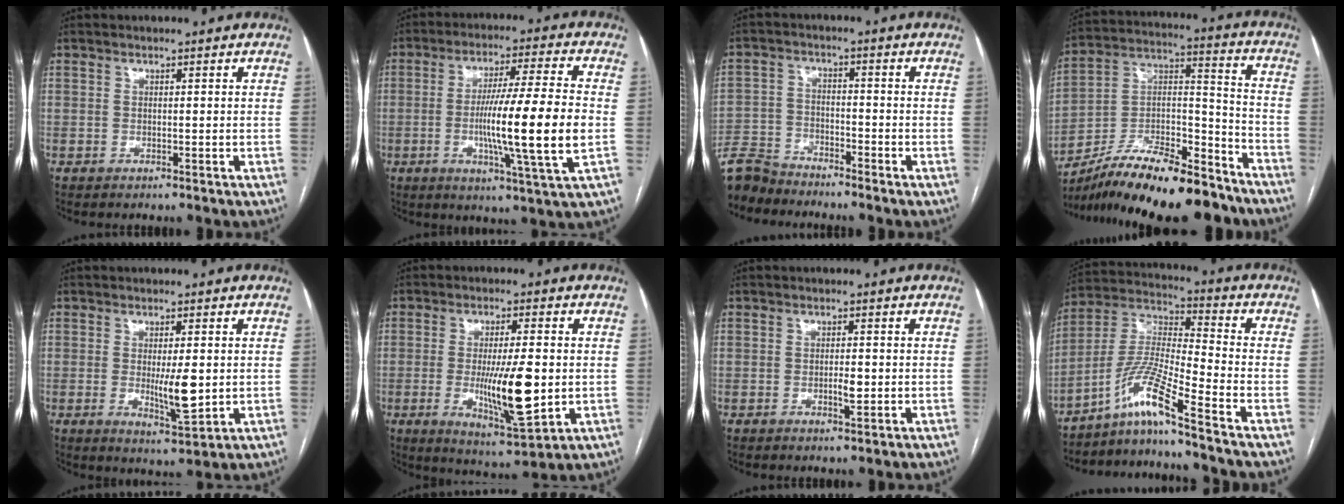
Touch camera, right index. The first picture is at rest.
{"total": 15.6, "force": [-2.2, -0.8, 15.4], "torque": [-0.266, -0.013, -0.045]}
{"total": 7.6, "force": [-7.4, 1.7, 0.5], "torque": [-0.014, -0.001, -0.148]}
{"total": 20.4, "force": [-16.7, 4.9, 10.6], "torque": [-0.176, 0.024, -0.287]}
{"total": 6.2, "force": [-0.2, 1.3, 6.1], "torque": [-0.099, -0.013, 0.000]}
{"total": 12.0, "force": [-1.3, 2.2, 11.8], "torque": [-0.203, -0.020, -0.016]}
{"total": 2.2, "force": [-0.5, 0.5, 2.0], "torque": [-0.038, -0.001, -0.007]}
{"total": 10.1, "force": [-7.4, -1.4, 6.8], "torque": [-0.154, -0.001, -0.141]}